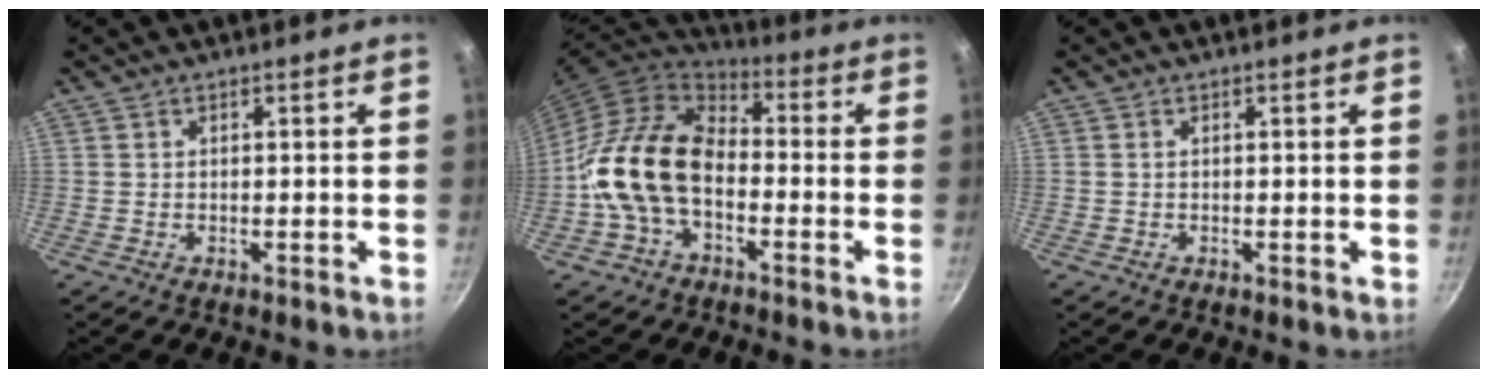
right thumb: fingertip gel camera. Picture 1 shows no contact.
{"total": 15.3, "force": [-3.2, 10.2, 10.9], "torque": [-0.175, 0.043, -0.075]}
{"total": 0.0}